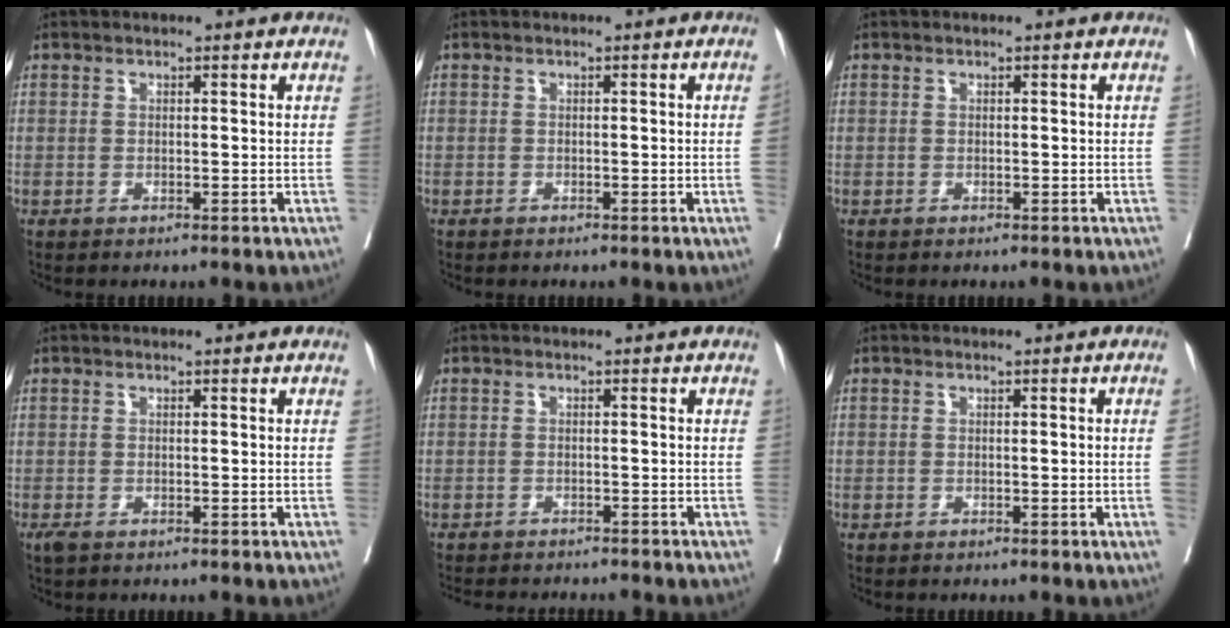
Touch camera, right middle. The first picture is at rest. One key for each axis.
{"total": 0.7, "fx": -0.1, "fy": -0.3, "fz": 0.7, "tx": -0.008, "ty": 0.000, "tz": -0.001}
{"total": 0.0}
{"total": 1.4, "fx": -0.9, "fy": 0.6, "fz": 0.9, "tx": -0.021, "ty": -0.006, "tz": -0.015}
{"total": 8.6, "fx": -8.1, "fy": 1.1, "fz": 2.8, "tx": -0.034, "ty": -0.011, "tz": -0.106}
{"total": 0.7, "fx": -0.1, "fy": -0.3, "fz": 0.6, "tx": -0.007, "ty": 0.000, "tz": -0.002}